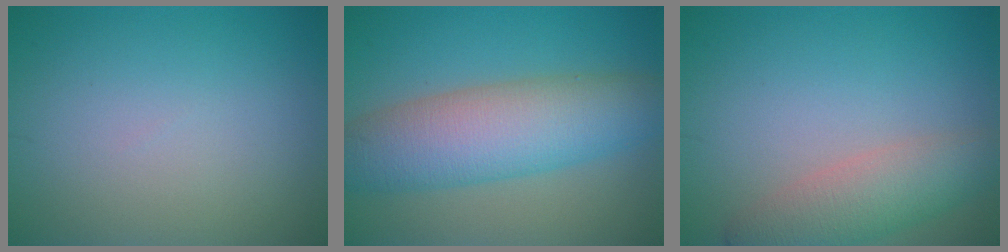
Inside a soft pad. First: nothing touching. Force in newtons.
{"total": 8.3, "press": 8.3, "slide": 0.5}
{"total": 4.4, "press": 4.4, "slide": 0.4}